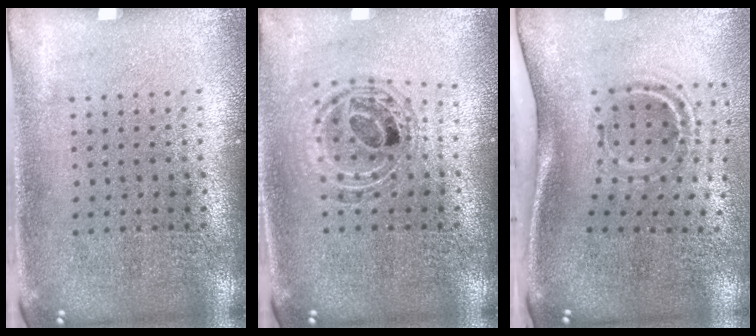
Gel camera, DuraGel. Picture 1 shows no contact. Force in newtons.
{"total": 0.9, "press": 0.9, "slide": 0.2}
{"total": 2.1, "press": 1.2, "slide": 1.8}